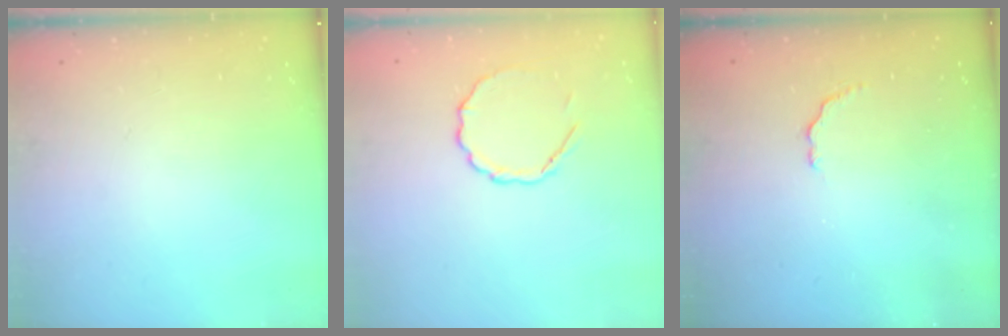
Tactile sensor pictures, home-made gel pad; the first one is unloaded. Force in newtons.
{"total": 5.9, "press": 5.7, "slide": 1.7}
{"total": 2.6, "press": 2.5, "slide": 0.9}